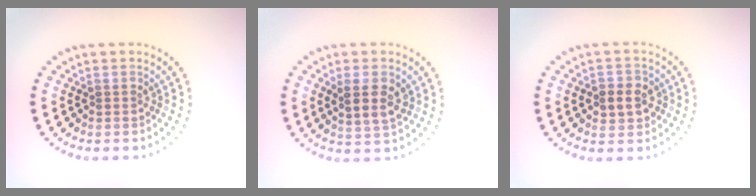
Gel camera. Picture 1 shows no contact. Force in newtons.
{"total": 2.9, "press": 2.8, "slide": 0.8}
{"total": 2.7, "press": 2.7, "slide": 0.6}